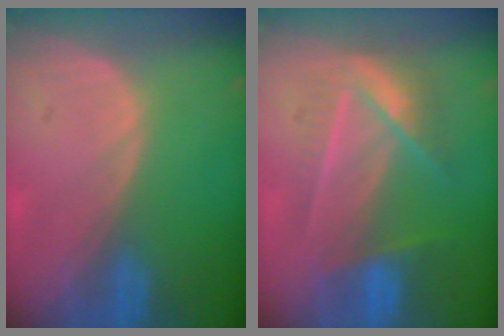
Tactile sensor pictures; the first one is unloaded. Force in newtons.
{"total": 7.1, "press": 6.8, "slide": 2.2}